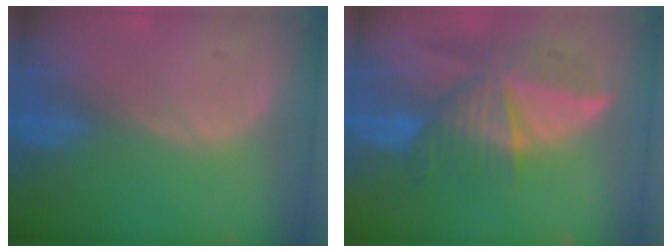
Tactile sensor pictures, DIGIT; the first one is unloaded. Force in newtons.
{"total": 8.4, "press": 7.9, "slide": 3.0}